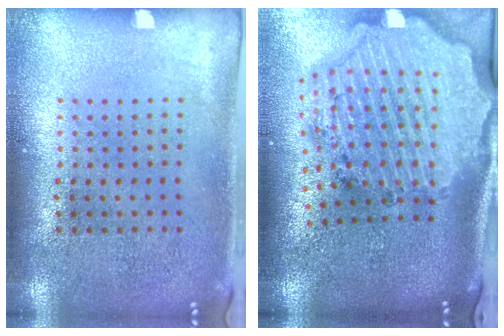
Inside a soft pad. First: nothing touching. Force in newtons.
{"total": 4.1, "press": 3.3, "slide": 2.5}